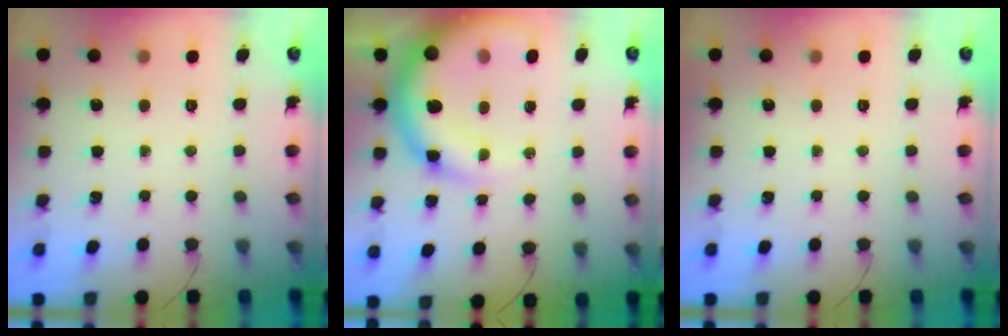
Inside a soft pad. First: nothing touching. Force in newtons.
{"total": 16.0, "press": 15.5, "slide": 4.2}
{"total": 0.0}